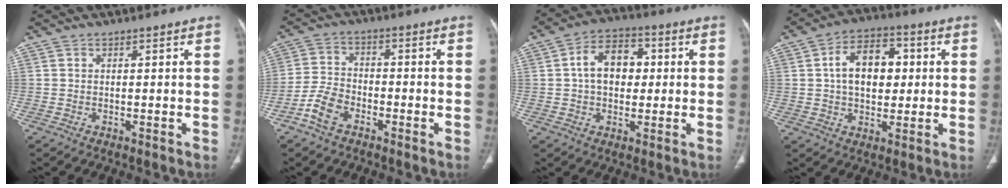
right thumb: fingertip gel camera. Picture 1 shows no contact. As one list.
[{"total": 6.3, "force": [-3.8, 3.8, 3.4], "torque": [-0.070, 0.023, -0.077]}, {"total": 10.4, "force": [1.1, 7.2, 7.4], "torque": [-0.093, 0.018, 0.011]}, {"total": 12.1, "force": [1.6, 7.9, 9.0], "torque": [-0.112, 0.012, 0.021]}]